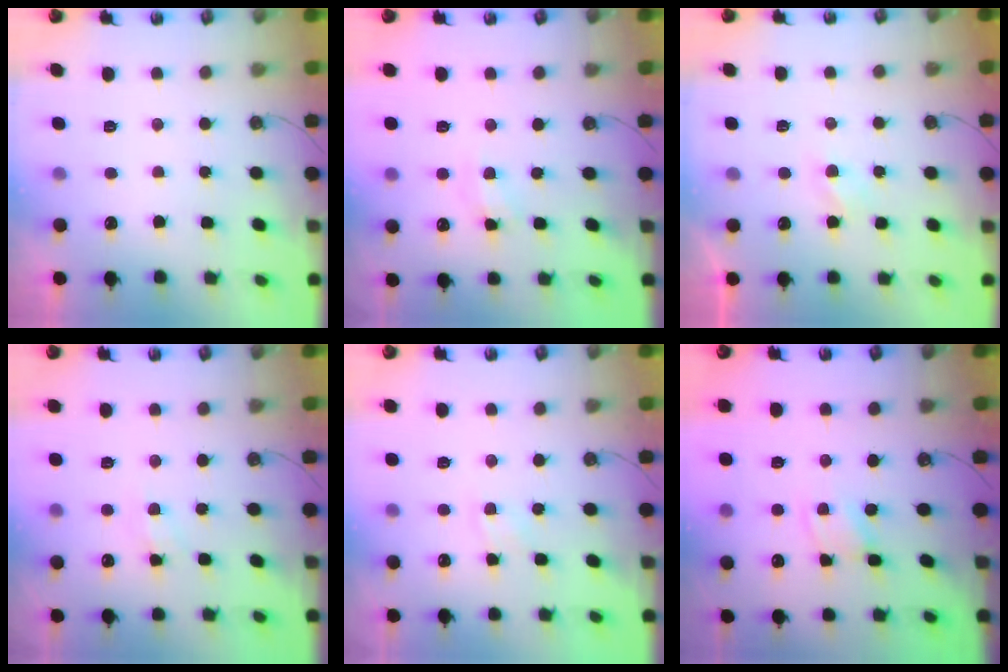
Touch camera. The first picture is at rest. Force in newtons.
{"total": 4.4, "press": 4.3, "slide": 0.5}
{"total": 2.8, "press": 2.7, "slide": 0.6}
{"total": 5.5, "press": 5.4, "slide": 0.7}
{"total": 4.1, "press": 4.1, "slide": 0.6}
{"total": 1.5, "press": 1.5, "slide": 0.1}